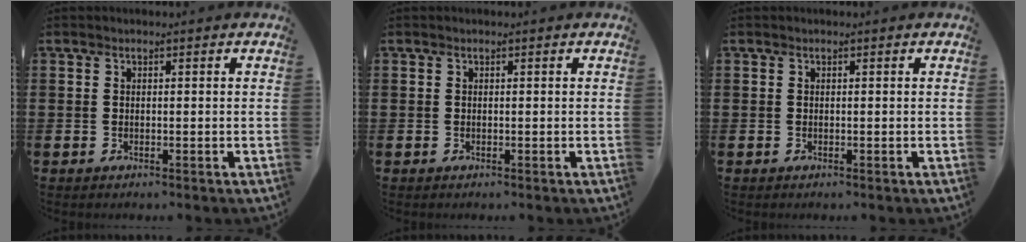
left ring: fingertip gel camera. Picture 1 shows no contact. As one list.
[{"total": 0.0}, {"total": 0.0}]